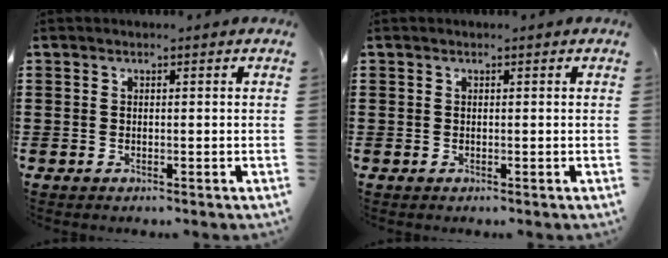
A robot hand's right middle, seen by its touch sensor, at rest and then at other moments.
{"total": 0.0}